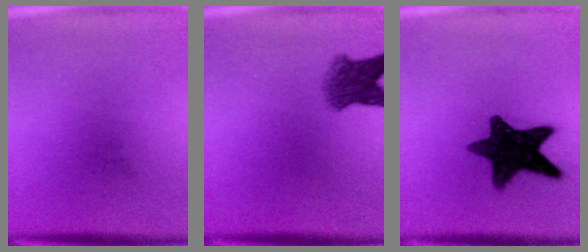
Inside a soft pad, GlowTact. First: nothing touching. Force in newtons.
{"total": 4.6}
{"total": 13.6}